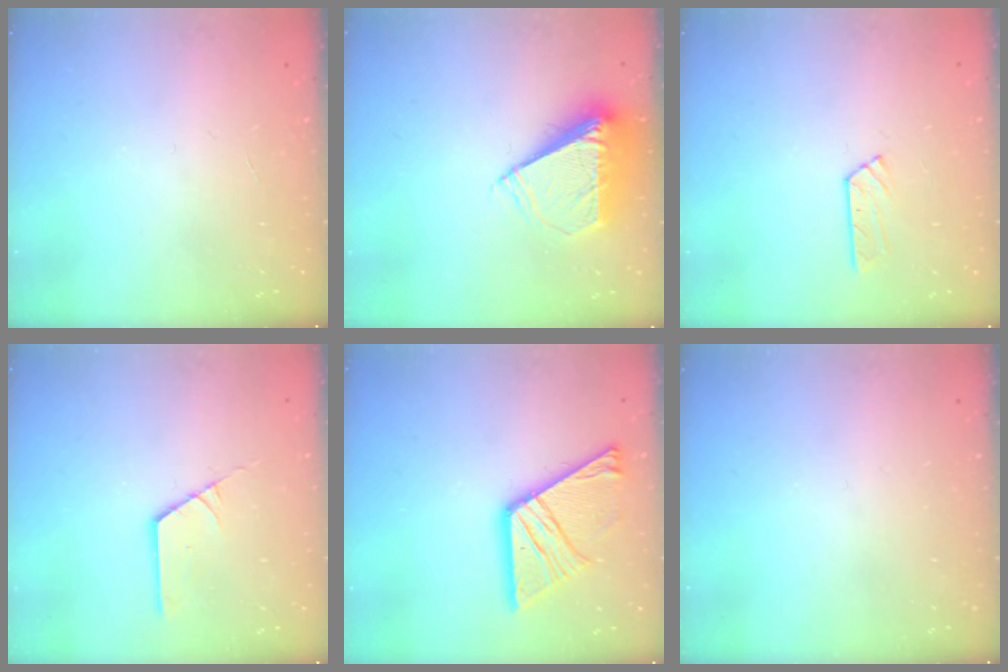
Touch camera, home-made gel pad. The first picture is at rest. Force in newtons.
{"total": 9.6, "press": 9.5, "slide": 1.2}
{"total": 3.0, "press": 3.0, "slide": 0.4}
{"total": 2.4, "press": 2.3, "slide": 0.3}
{"total": 17.3, "press": 17.2, "slide": 1.8}
{"total": 0.0}